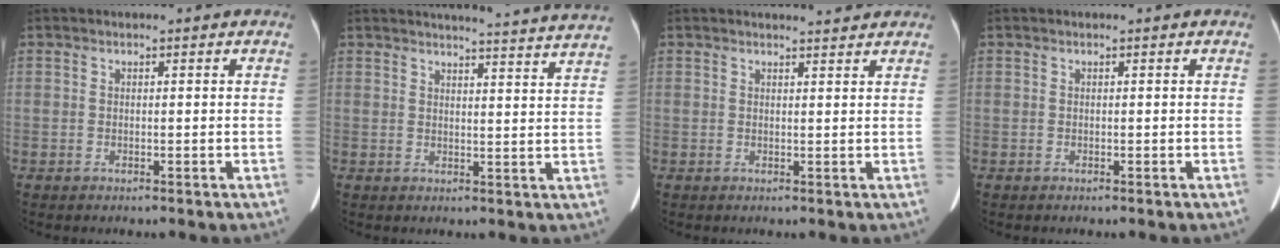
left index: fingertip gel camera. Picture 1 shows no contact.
{"total": 17.5, "force": [16.8, -1.1, 4.8], "torque": [-0.065, -0.060, 0.187]}
{"total": 2.5, "force": [2.4, 0.0, 0.4], "torque": [-0.009, 0.000, 0.032]}
{"total": 0.0}